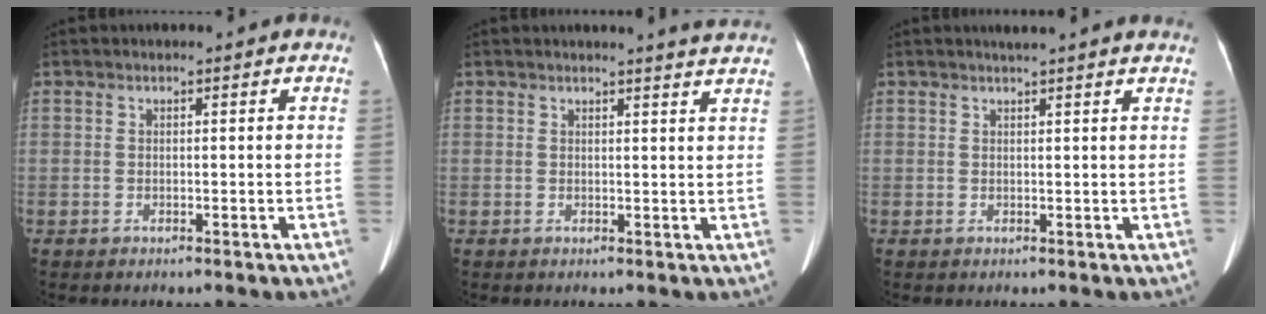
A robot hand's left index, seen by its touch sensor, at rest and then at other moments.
{"total": 4.4, "force": [4.2, -0.5, 1.3], "torque": [-0.018, -0.007, 0.030]}
{"total": 5.1, "force": [4.6, -0.3, 2.4], "torque": [-0.032, 0.018, 0.048]}